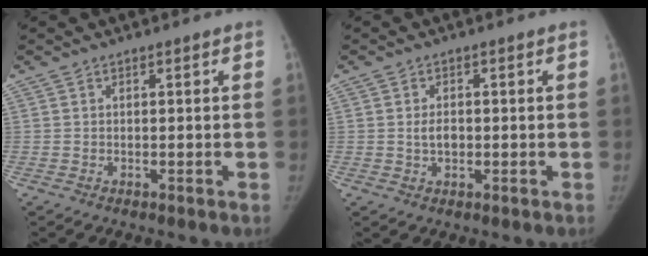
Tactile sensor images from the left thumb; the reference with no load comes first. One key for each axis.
{"total": 2.6, "fx": -0.1, "fy": 1.7, "fz": 2.0, "tx": -0.032, "ty": 0.002, "tz": -0.002}